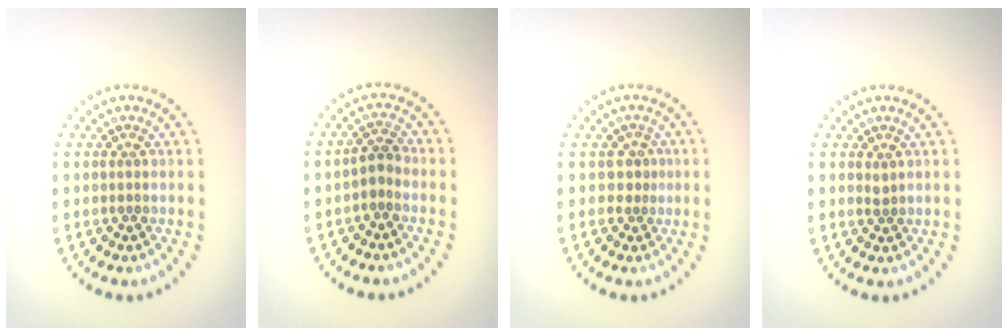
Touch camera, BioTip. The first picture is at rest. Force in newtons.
{"total": 1.5, "press": 1.3, "slide": 0.9}
{"total": 1.2, "press": 0.6, "slide": 1.0}
{"total": 0.5, "press": 0.4, "slide": 0.3}